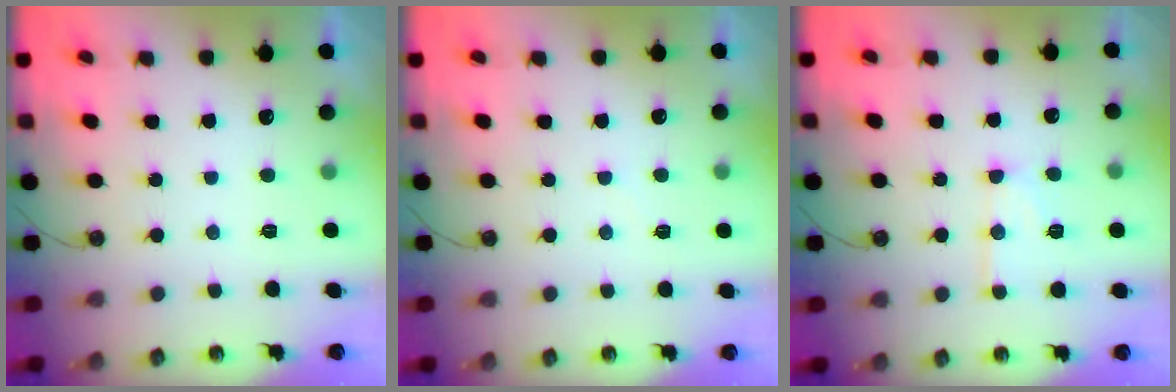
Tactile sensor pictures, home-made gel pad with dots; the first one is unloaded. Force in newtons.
{"total": 3.0, "press": 3.0, "slide": 0.4}
{"total": 12.2, "press": 12.1, "slide": 1.1}